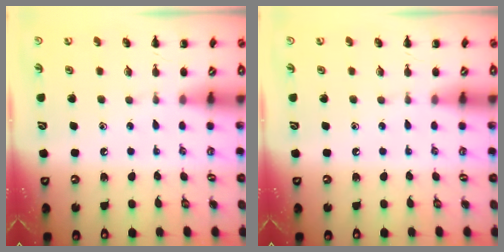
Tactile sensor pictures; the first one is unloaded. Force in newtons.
{"total": 0.0}